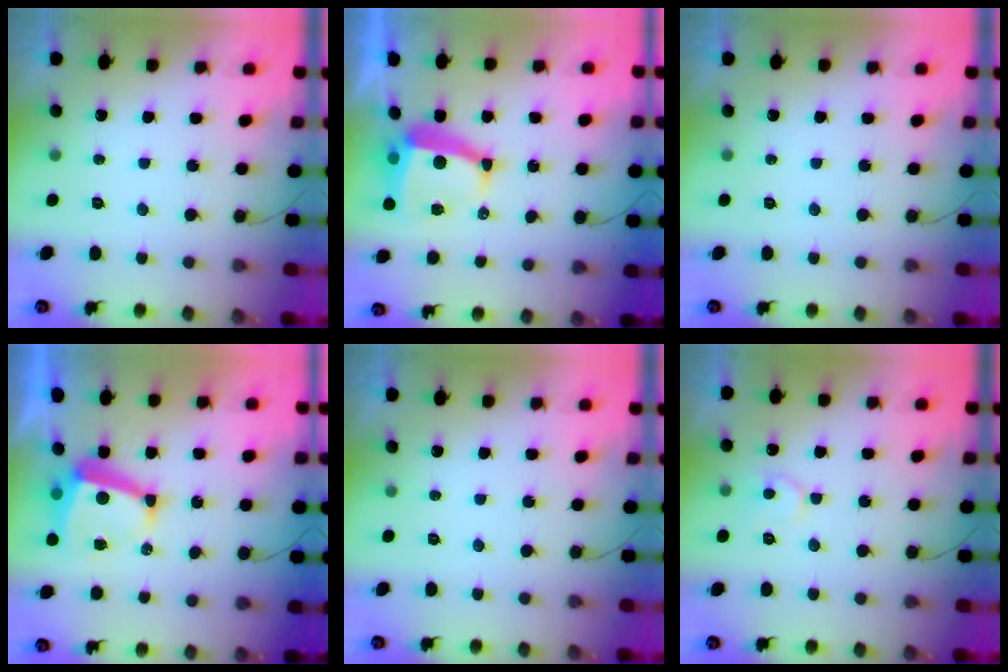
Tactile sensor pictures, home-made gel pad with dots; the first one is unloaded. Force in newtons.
{"total": 8.7, "press": 8.6, "slide": 1.2}
{"total": 0.0}
{"total": 8.2, "press": 8.0, "slide": 1.3}
{"total": 0.0}
{"total": 7.1, "press": 7.1, "slide": 0.4}